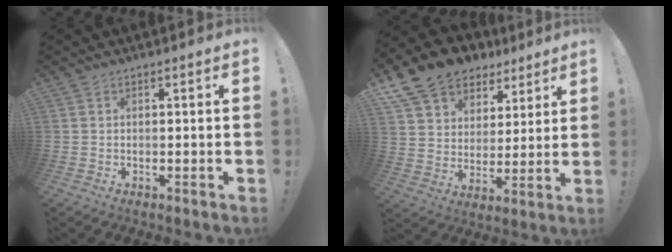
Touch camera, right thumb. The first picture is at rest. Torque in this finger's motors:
{"motor_torque": [0.37, 0.63, 0.64, 0.63, 0.35]}